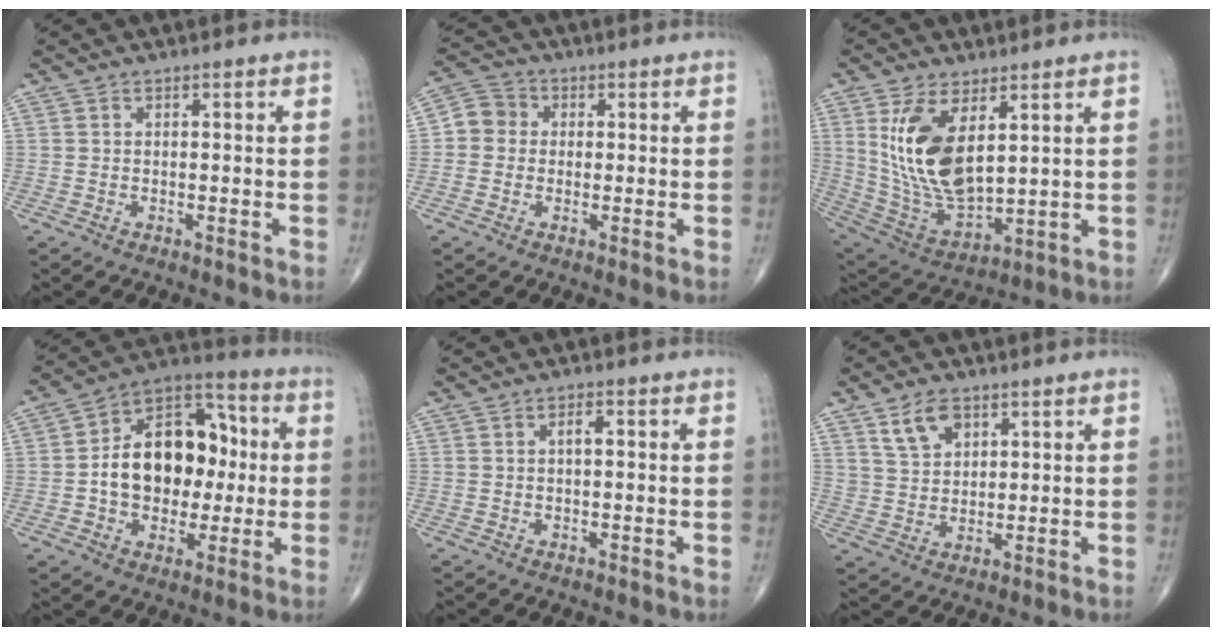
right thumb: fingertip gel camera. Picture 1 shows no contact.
{"total": 5.1, "force": [0.0, 4.7, 1.8], "torque": [-0.016, 0.013, -0.013]}
{"total": 15.8, "force": [4.8, 7.7, 12.9], "torque": [-0.240, -0.024, 0.116]}
{"total": 19.0, "force": [0.3, 13.0, 13.8], "torque": [-0.168, 0.034, 0.002]}
{"total": 1.9, "force": [0.3, 0.7, 1.7], "torque": [-0.031, 0.004, 0.004]}
{"total": 6.5, "force": [3.7, 4.0, 3.7], "torque": [-0.055, -0.018, 0.074]}